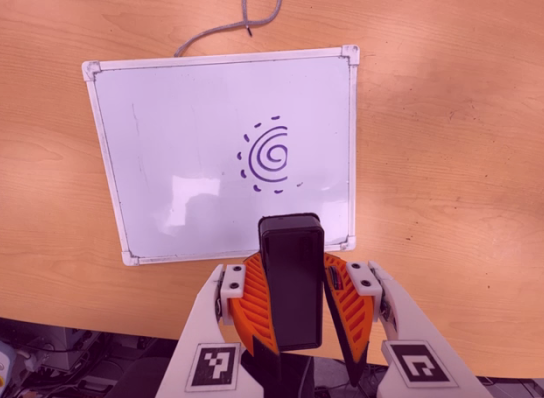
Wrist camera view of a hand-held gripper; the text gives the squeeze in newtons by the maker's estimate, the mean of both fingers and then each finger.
{"total": 10.8, "left": 10.9, "right": 10.7}